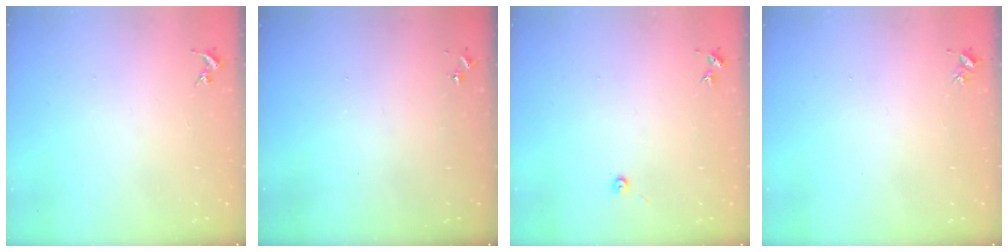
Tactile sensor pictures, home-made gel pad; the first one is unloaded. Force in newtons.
{"total": 0.0}
{"total": 3.0, "press": 3.0, "slide": 0.3}
{"total": 3.1, "press": 3.0, "slide": 0.3}